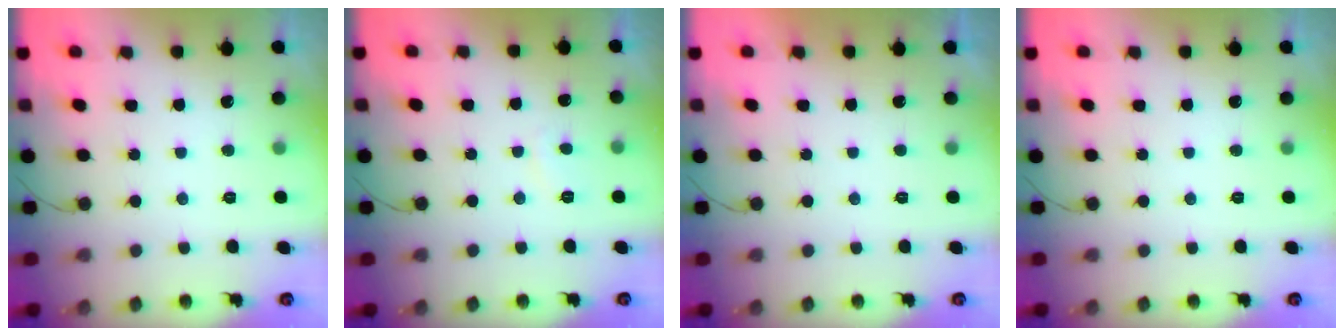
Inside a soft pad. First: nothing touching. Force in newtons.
{"total": 2.0, "press": 1.9, "slide": 0.6}
{"total": 2.1, "press": 2.1, "slide": 0.4}
{"total": 0.0}